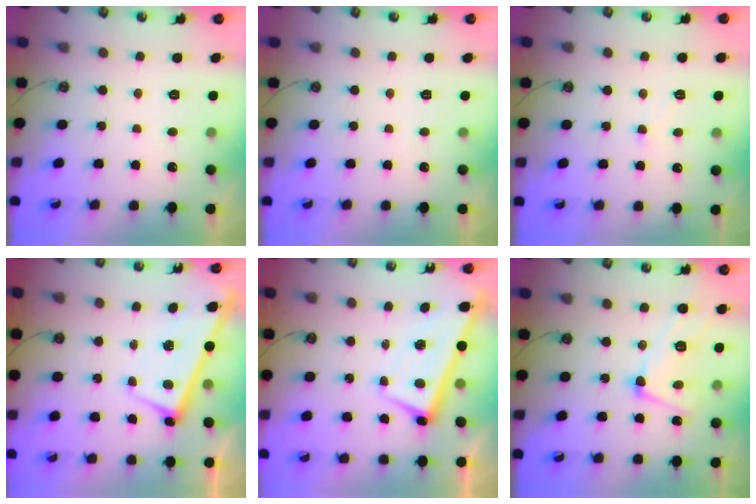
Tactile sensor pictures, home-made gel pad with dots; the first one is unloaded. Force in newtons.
{"total": 0.0}
{"total": 1.5, "press": 1.5, "slide": 0.3}
{"total": 2.8, "press": 2.7, "slide": 0.4}
{"total": 2.6, "press": 2.5, "slide": 0.3}
{"total": 4.9, "press": 4.7, "slide": 1.4}